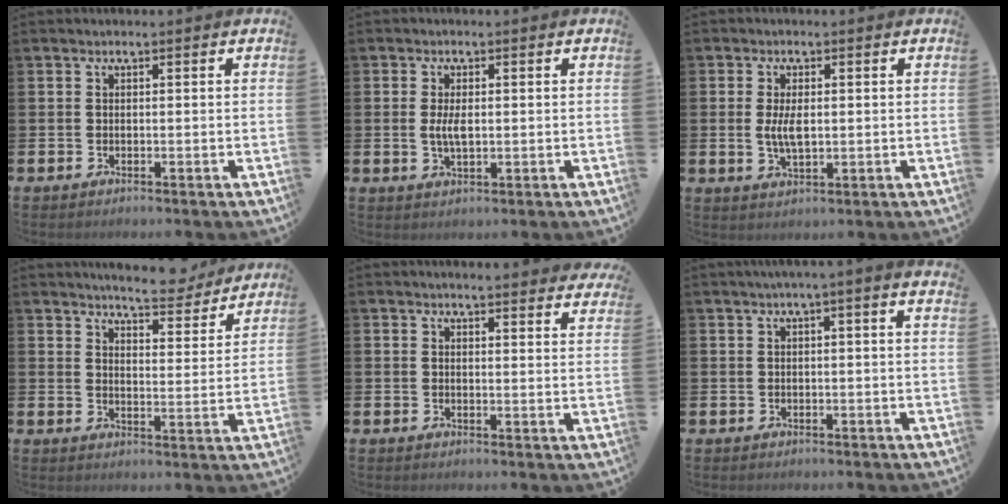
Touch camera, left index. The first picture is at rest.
{"total": 3.0, "force": [0.2, 1.3, 2.7], "torque": [-0.045, 0.001, 0.001]}
{"total": 3.8, "force": [0.4, 1.7, 3.4], "torque": [-0.059, 0.001, 0.004]}
{"total": 6.2, "force": [6.0, 0.7, 1.0], "torque": [-0.027, -0.040, 0.106]}
{"total": 3.0, "force": [3.0, -0.1, 0.0], "torque": [0.002, -0.016, 0.053]}
{"total": 1.2, "force": [0.6, -0.4, 1.0], "torque": [-0.022, 0.001, 0.010]}